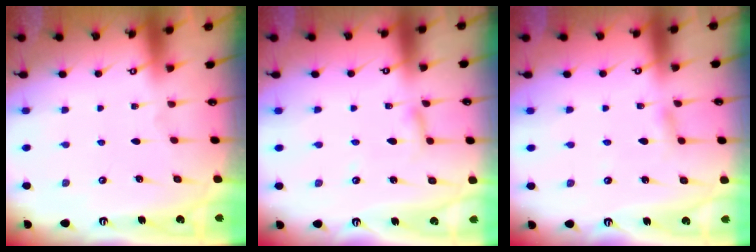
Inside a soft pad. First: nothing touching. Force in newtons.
{"total": 2.6, "press": 2.6, "slide": 0.2}
{"total": 4.7, "press": 4.7, "slide": 0.4}